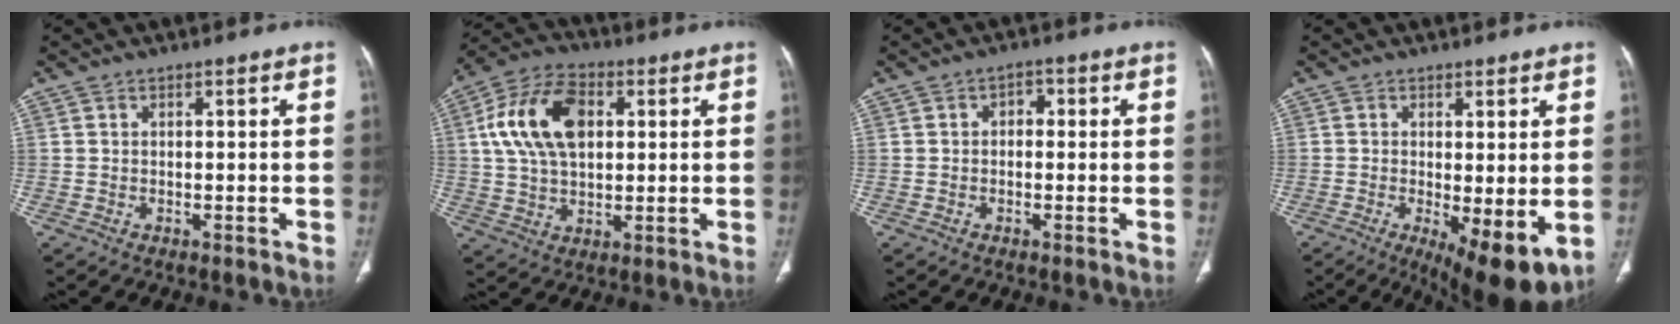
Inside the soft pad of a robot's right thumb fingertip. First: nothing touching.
{"total": 15.2, "force": [3.4, 9.4, 11.4], "torque": [-0.208, 0.013, 0.058]}
{"total": 2.3, "force": [0.1, 1.6, 1.5], "torque": [-0.008, 0.007, -0.006]}
{"total": 10.0, "force": [-1.9, 3.2, 9.3], "torque": [-0.141, -0.026, -0.021]}